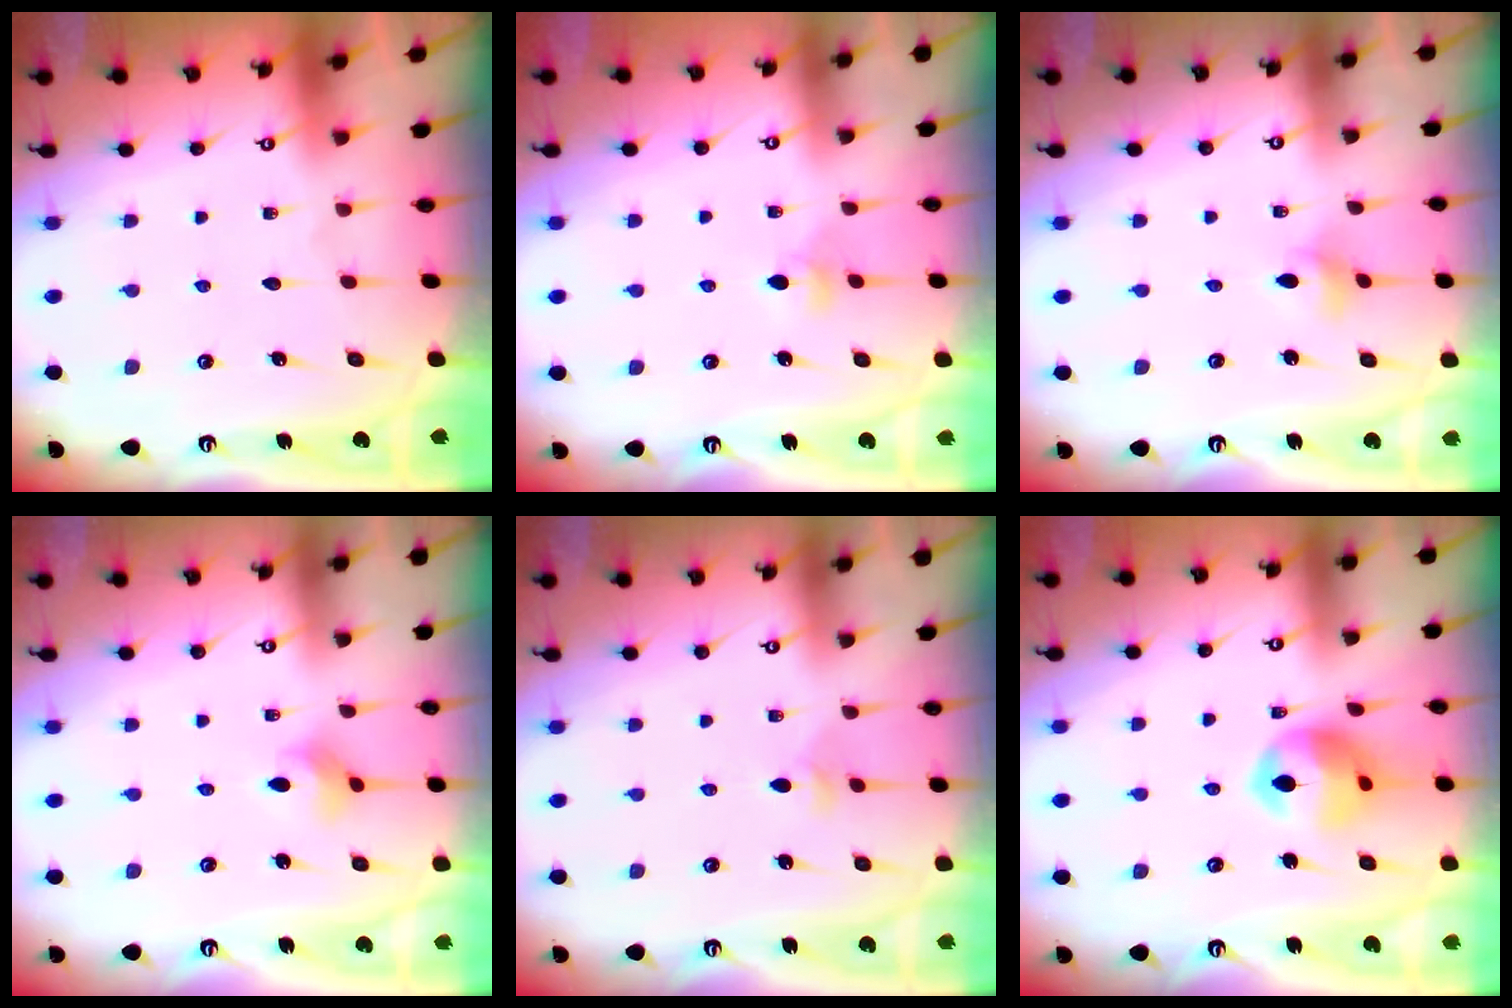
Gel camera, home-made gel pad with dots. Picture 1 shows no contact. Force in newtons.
{"total": 3.6, "press": 3.5, "slide": 0.9}
{"total": 2.8, "press": 2.8, "slide": 0.4}
{"total": 2.9, "press": 2.9, "slide": 0.4}
{"total": 3.3, "press": 3.1, "slide": 0.9}
{"total": 12.5, "press": 12.3, "slide": 1.9}